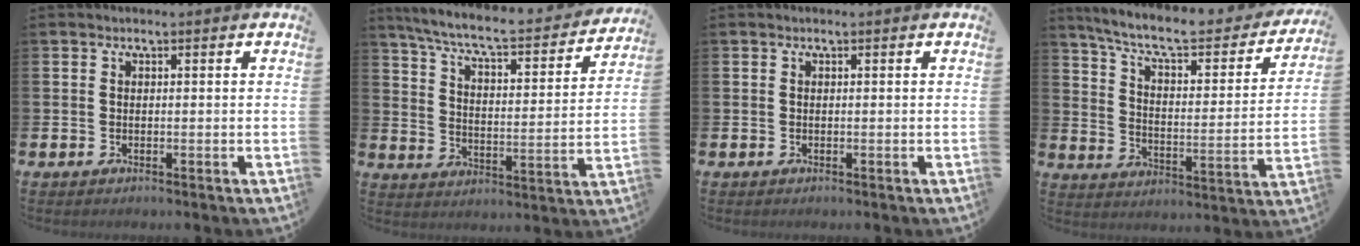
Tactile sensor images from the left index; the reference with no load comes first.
{"total": 7.4, "force": [6.6, 1.0, 3.2], "torque": [-0.085, -0.049, 0.107]}
{"total": 0.0}
{"total": 8.5, "force": [7.3, 2.1, 3.9], "torque": [-0.104, -0.047, 0.120]}